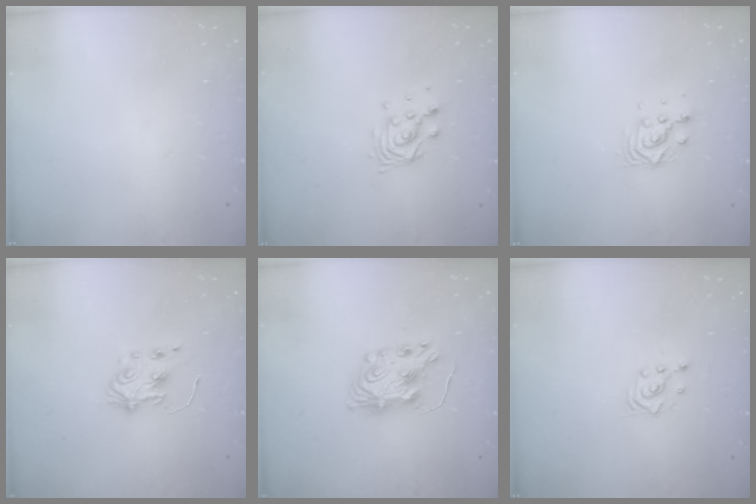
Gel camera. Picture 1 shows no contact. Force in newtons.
{"total": 6.2, "press": 6.2, "slide": 0.1}
{"total": 6.1, "press": 6.1, "slide": 0.2}
{"total": 5.8, "press": 5.8, "slide": 0.6}
{"total": 8.8, "press": 8.8, "slide": 0.6}
{"total": 2.5, "press": 2.5, "slide": 0.3}